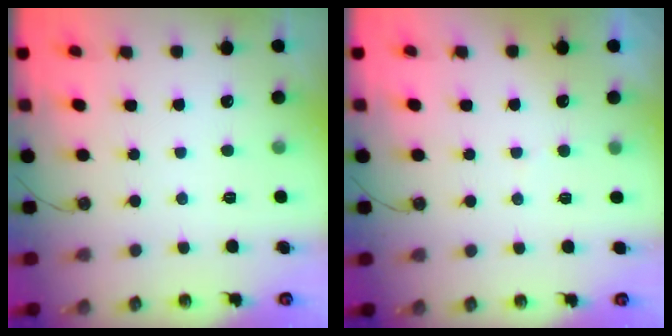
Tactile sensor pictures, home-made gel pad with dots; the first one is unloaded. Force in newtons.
{"total": 2.8, "press": 2.7, "slide": 0.3}